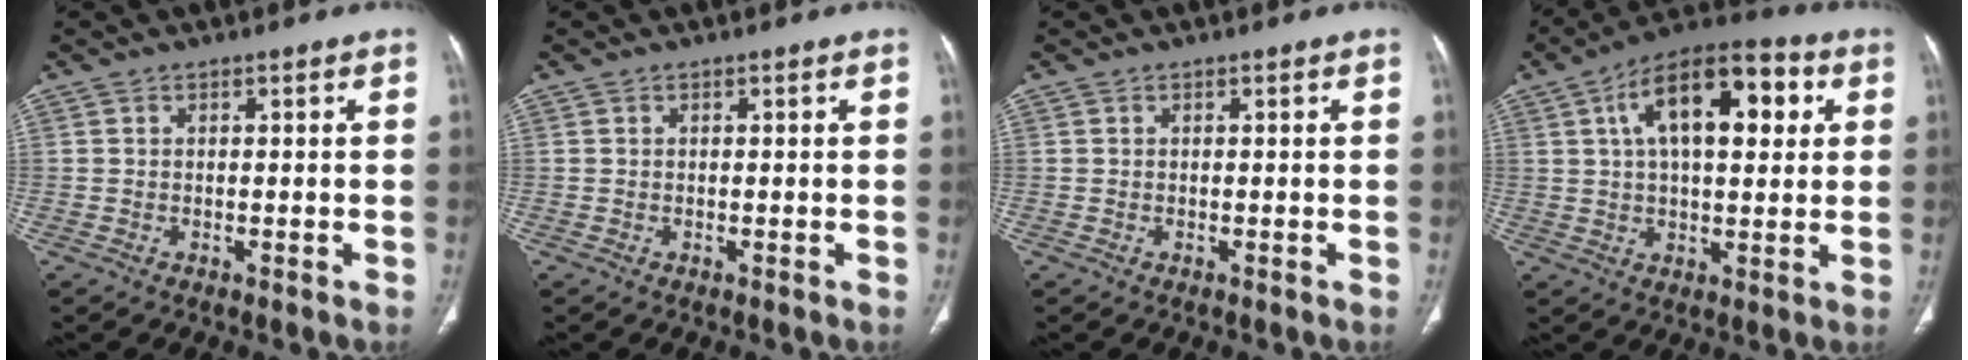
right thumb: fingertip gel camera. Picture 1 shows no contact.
{"total": 0.0}
{"total": 0.0}
{"total": 17.6, "force": [5.2, 8.3, 14.6], "torque": [-0.207, 0.016, 0.075]}